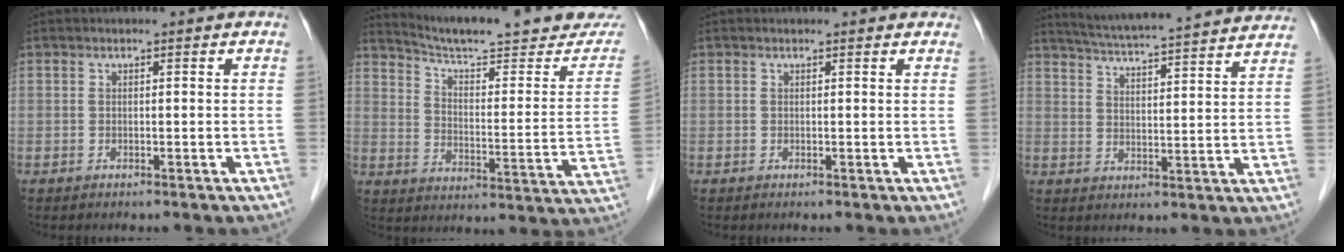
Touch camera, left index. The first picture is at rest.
{"total": 22.3, "force": [20.5, 2.0, 8.5], "torque": [-0.115, -0.058, 0.269]}
{"total": 3.1, "force": [2.8, 1.0, 0.8], "torque": [-0.011, 0.020, 0.020]}
{"total": 23.9, "force": [22.1, 0.7, 9.2], "torque": [-0.152, -0.009, 0.288]}